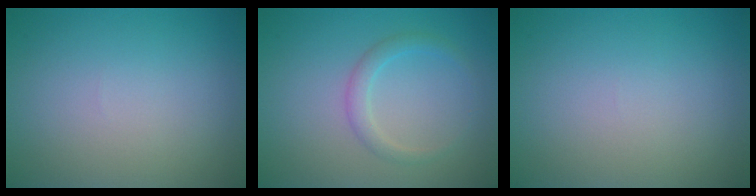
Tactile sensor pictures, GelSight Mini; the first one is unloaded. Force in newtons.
{"total": 1.7, "press": 1.7, "slide": 0.1}
{"total": 0.0}